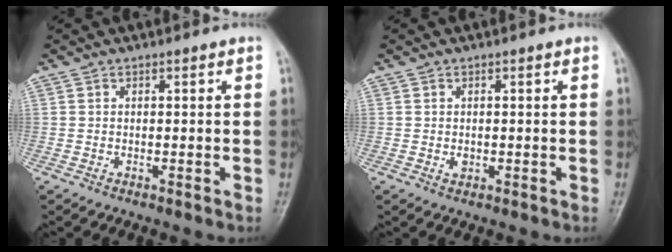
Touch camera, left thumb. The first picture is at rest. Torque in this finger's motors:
{"motor_torque": [-0.02, 0.00, 0.07, 0.03, 0.00]}